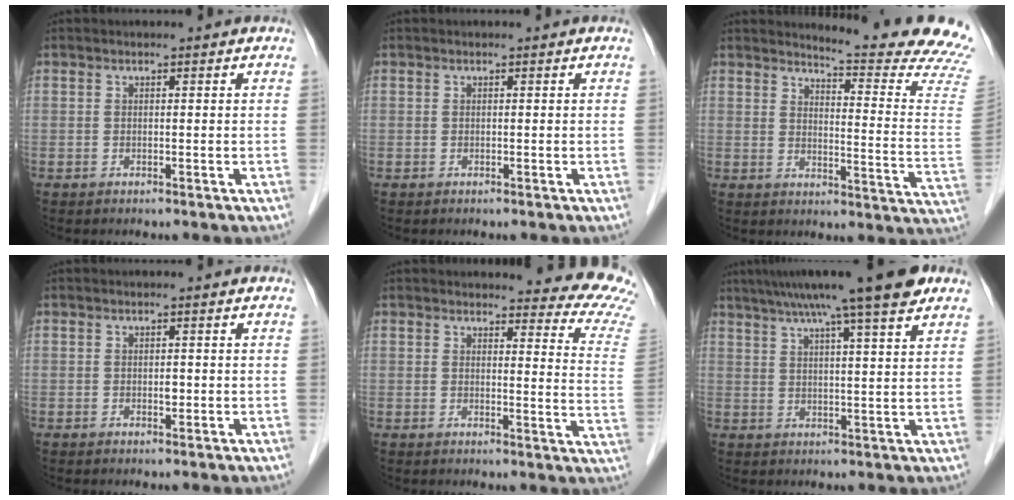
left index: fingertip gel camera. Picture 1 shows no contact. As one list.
[{"total": 0.0}, {"total": 17.1, "force": [16.3, -1.4, 4.9], "torque": [-0.070, -0.150, 0.173]}, {"total": 0.9, "force": [-0.1, 0.5, 0.7], "torque": [-0.011, 0.002, 0.000]}, {"total": 13.5, "force": [13.1, 1.1, 3.0], "torque": [-0.005, -0.111, 0.105]}, {"total": 14.3, "force": [10.5, 0.0, 9.6], "torque": [-0.151, 0.031, 0.145]}]